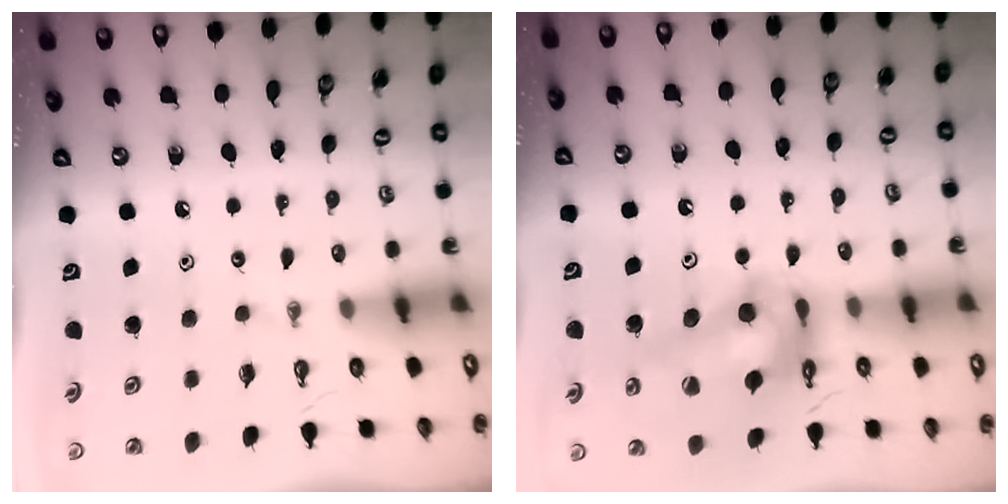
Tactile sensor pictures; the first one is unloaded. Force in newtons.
{"total": 16.7, "press": 16.7, "slide": 1.4}